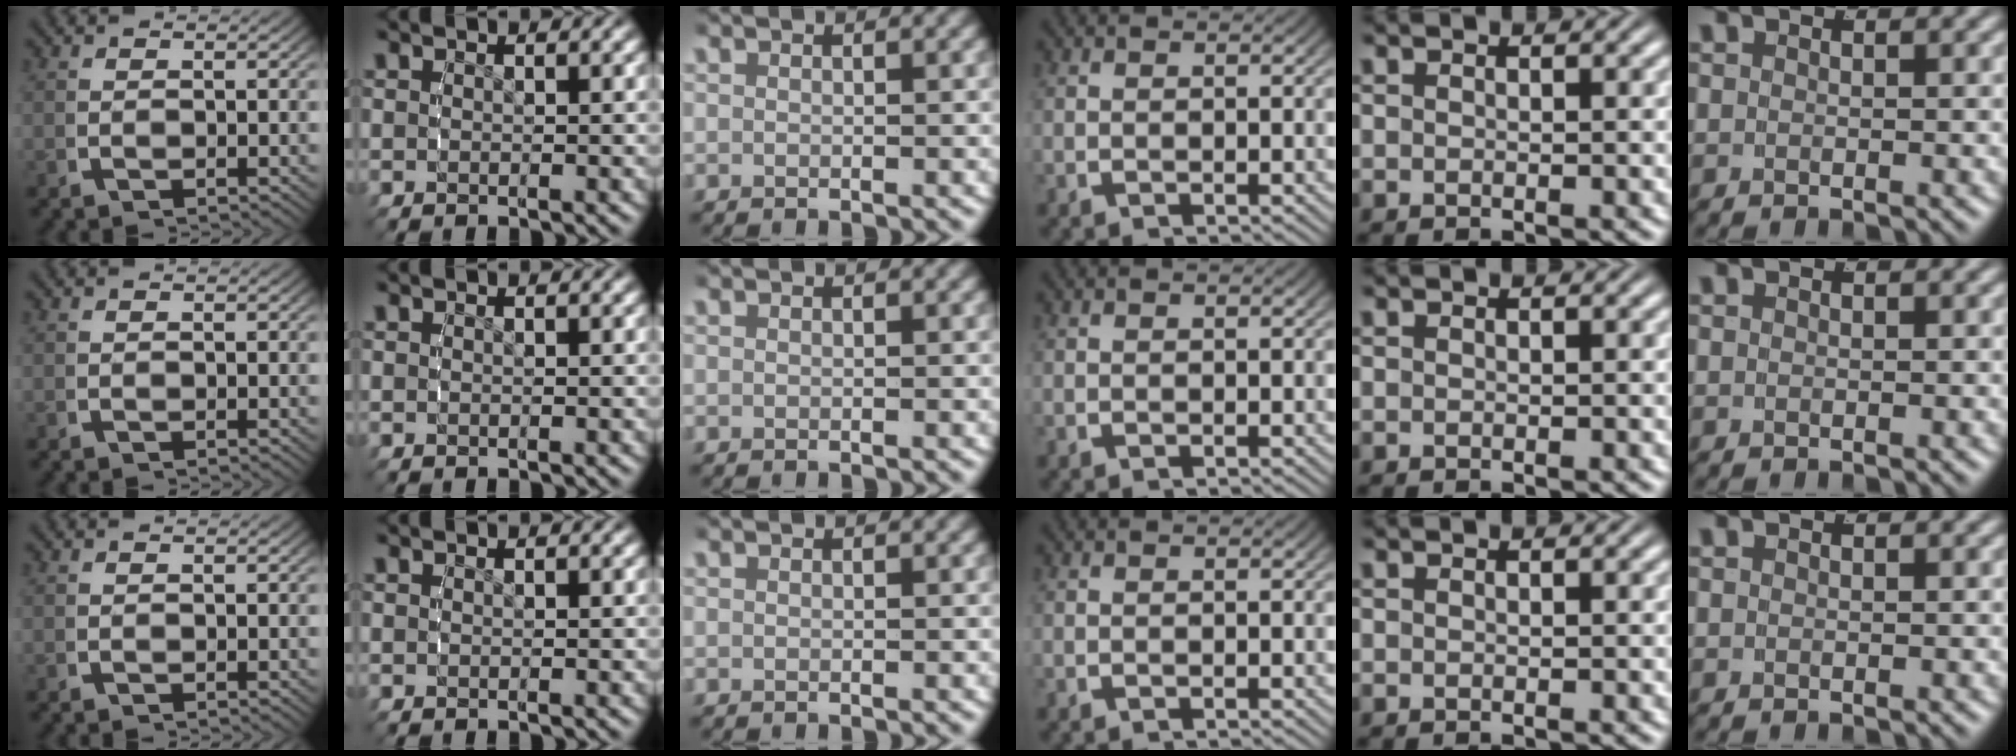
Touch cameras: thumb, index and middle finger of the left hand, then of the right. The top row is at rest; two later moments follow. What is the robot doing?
{"motion": "reach", "object": "plastic wrap"}